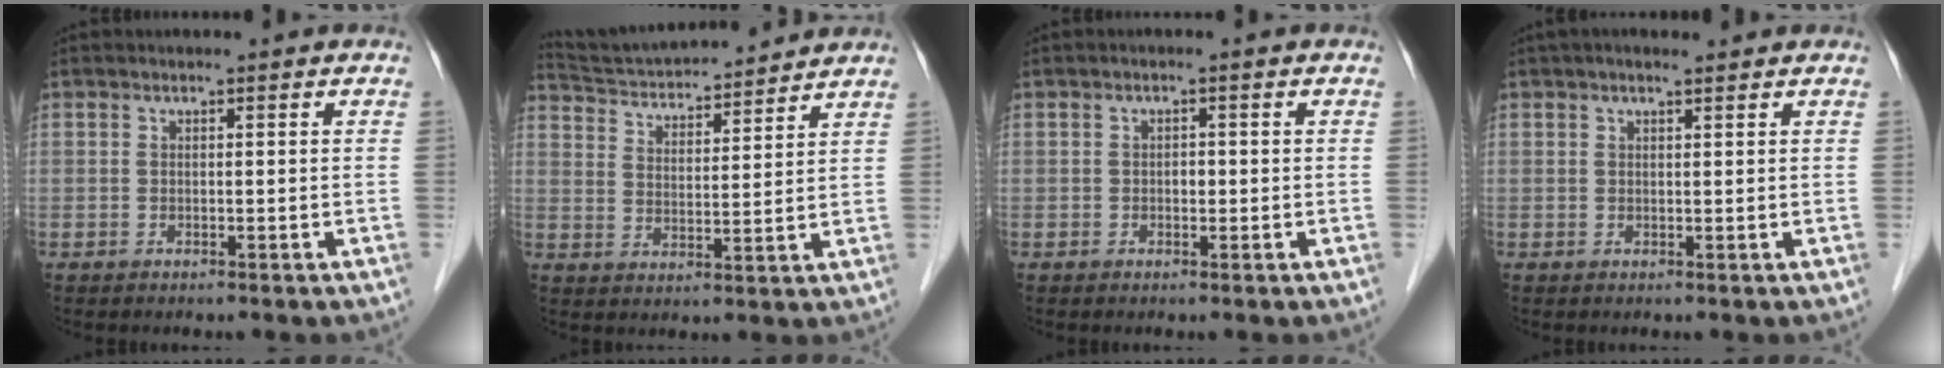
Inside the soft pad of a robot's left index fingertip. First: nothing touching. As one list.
[{"total": 14.5, "force": [13.7, 1.4, 4.4], "torque": [-0.083, 0.023, 0.223]}, {"total": 1.1, "force": [-0.1, 0.7, 0.8], "torque": [-0.012, 0.003, -0.003]}, {"total": 3.1, "force": [2.4, 0.6, 1.9], "torque": [-0.031, 0.023, 0.037]}]